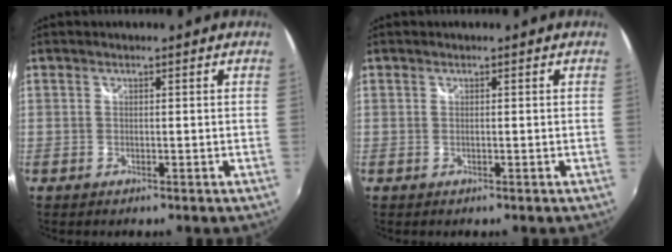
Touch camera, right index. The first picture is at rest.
{"total": 0.0}